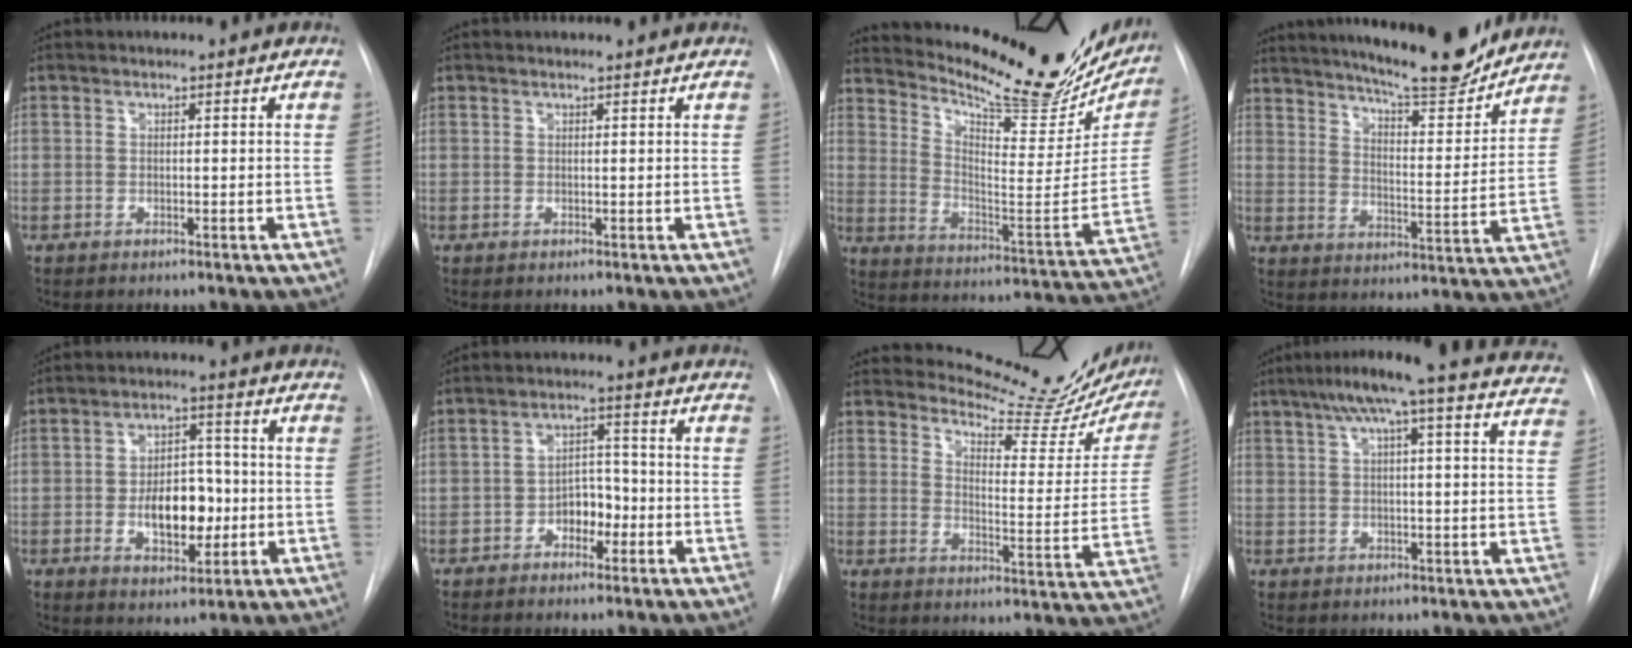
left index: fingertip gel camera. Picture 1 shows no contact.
{"total": 1.0, "force": [1.0, -0.1, 0.2], "torque": [-0.011, 0.007, 0.015]}
{"total": 25.4, "force": [22.2, 5.3, 11.2], "torque": [-0.174, -0.073, 0.299]}
{"total": 17.8, "force": [16.0, 1.8, 7.6], "torque": [-0.120, -0.032, 0.225]}
{"total": 9.2, "force": [-1.8, 5.0, 7.4], "torque": [-0.118, 0.011, -0.021]}
{"total": 4.9, "force": [-2.5, 2.9, 3.1], "torque": [-0.044, 0.013, -0.041]}
{"total": 17.0, "force": [16.4, 2.3, 3.8], "torque": [-0.046, -0.094, 0.191]}
{"total": 22.0, "force": [18.9, 1.0, 11.4], "torque": [-0.172, -0.007, 0.224]}